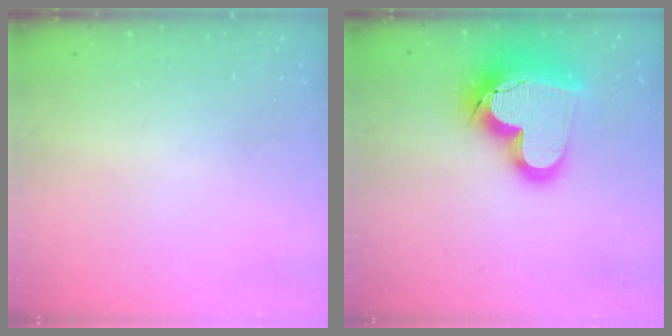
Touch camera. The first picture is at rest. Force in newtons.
{"total": 21.8, "press": 21.7, "slide": 1.8}